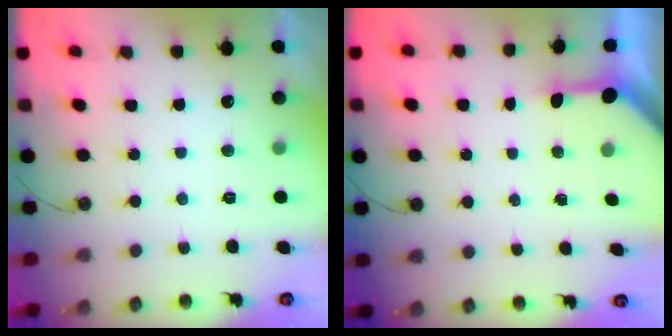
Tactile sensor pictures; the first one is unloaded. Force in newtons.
{"total": 3.3, "press": 3.3, "slide": 0.4}